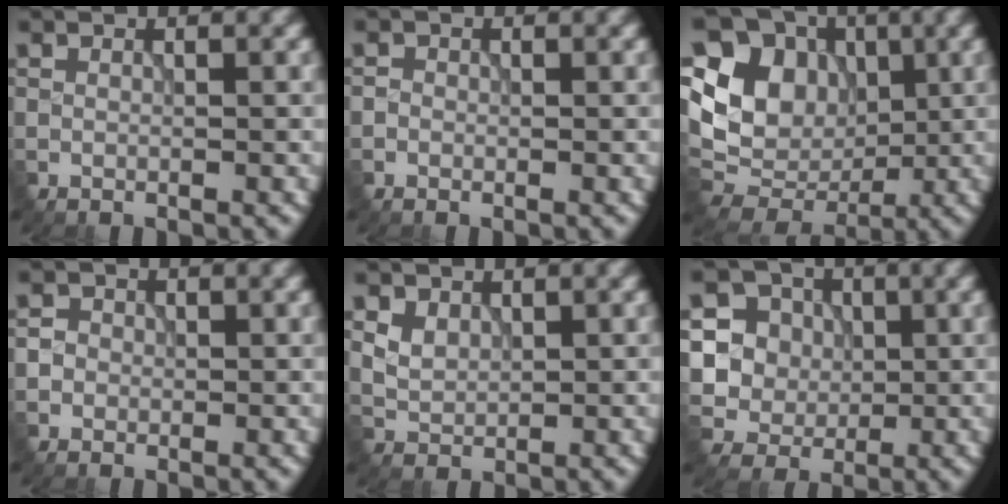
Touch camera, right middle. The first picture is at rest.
{"total": 0.6, "force": [-0.2, 0.6, 0.1], "torque": [0.001, -0.002, -0.004]}
{"total": 9.3, "force": [1.7, 7.8, 4.7], "torque": [-0.097, 0.001, 0.013]}
{"total": 2.1, "force": [0.2, 2.0, 0.6], "torque": [0.006, 0.004, -0.007]}
{"total": 2.0, "force": [1.0, 1.5, 0.9], "torque": [-0.020, -0.004, 0.022]}
{"total": 7.0, "force": [0.8, 6.4, 2.7], "torque": [-0.063, 0.014, -0.005]}